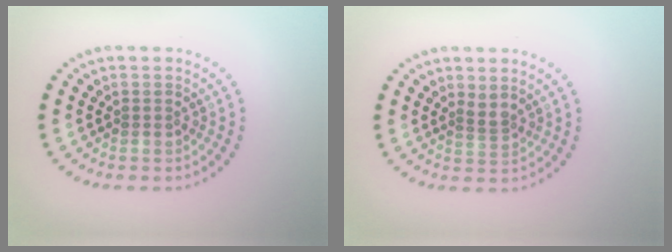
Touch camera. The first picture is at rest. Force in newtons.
{"total": 1.2, "press": 0.7, "slide": 1.0}